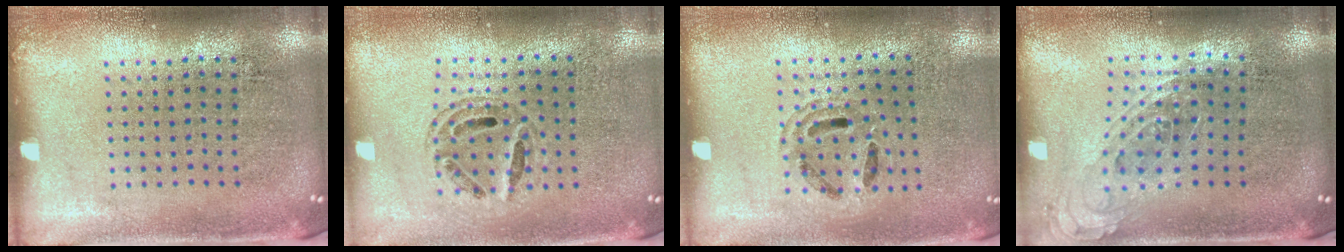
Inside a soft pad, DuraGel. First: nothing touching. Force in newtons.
{"total": 0.8, "press": 0.8, "slide": 0.1}
{"total": 1.0, "press": 1.0, "slide": 0.1}
{"total": 0.8, "press": 0.7, "slide": 0.3}